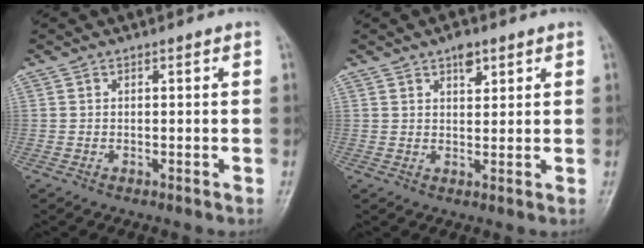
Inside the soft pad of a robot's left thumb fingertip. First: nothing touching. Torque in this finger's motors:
{"motor_torque": [0.77, 0.46, 0.92, -0.34, 0.01]}